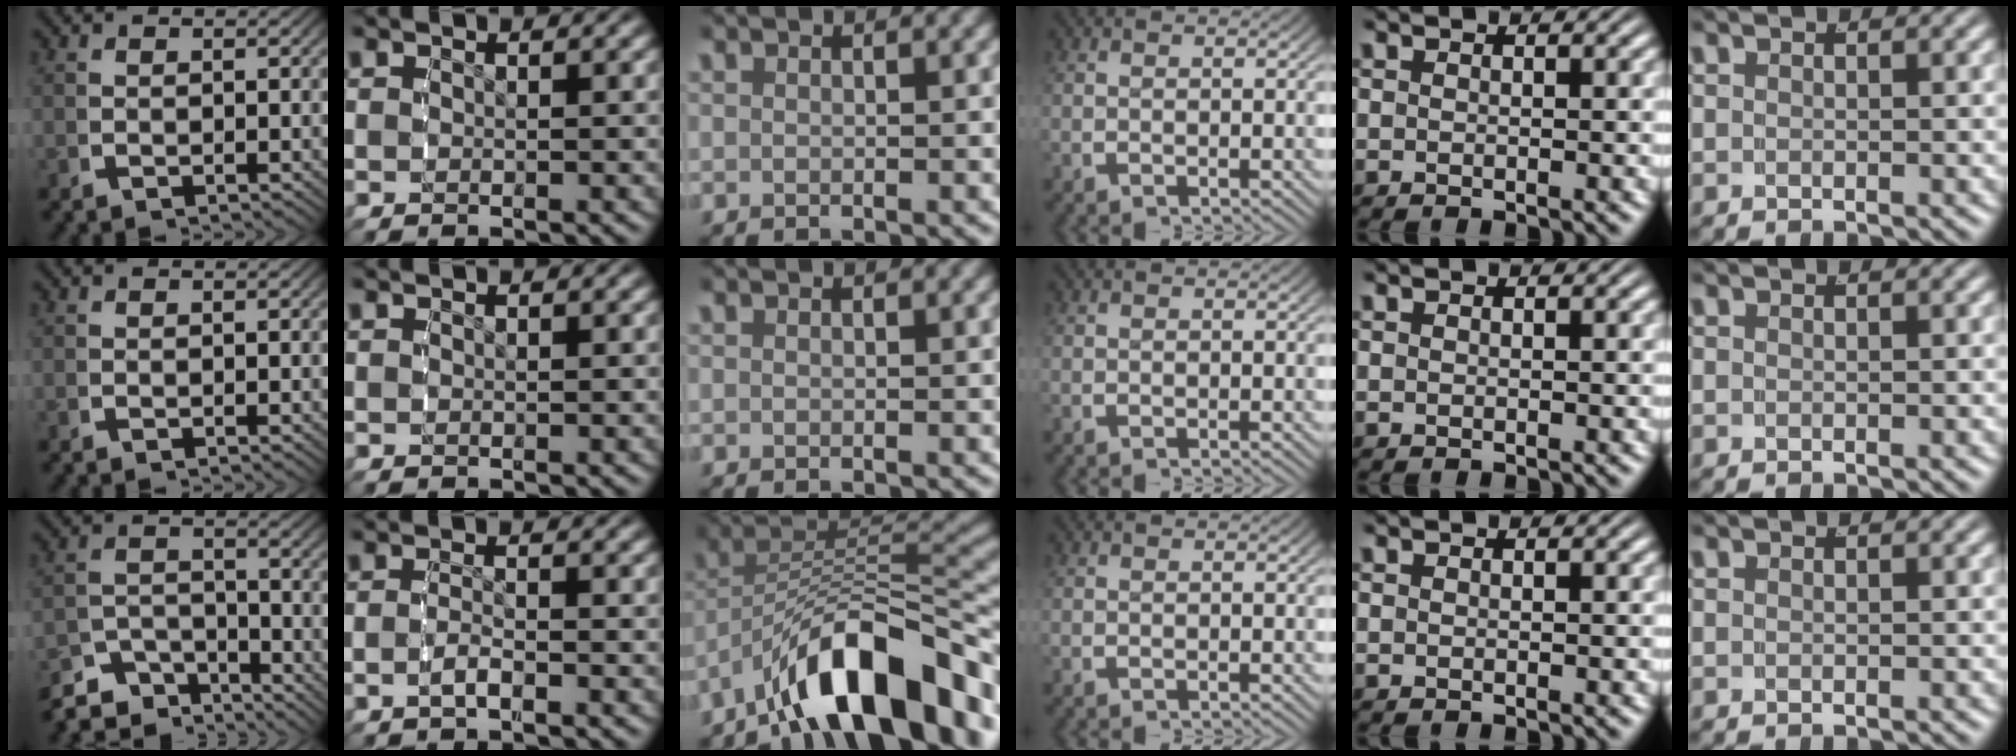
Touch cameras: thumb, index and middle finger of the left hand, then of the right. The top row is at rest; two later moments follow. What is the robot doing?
{"motion": "grasp_and_lifting", "object": "small bumper sticker"}